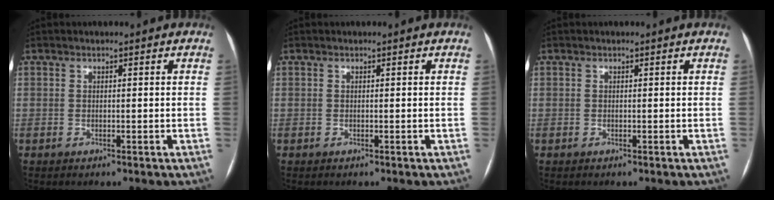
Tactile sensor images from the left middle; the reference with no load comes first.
{"total": 0.0}
{"total": 0.0}